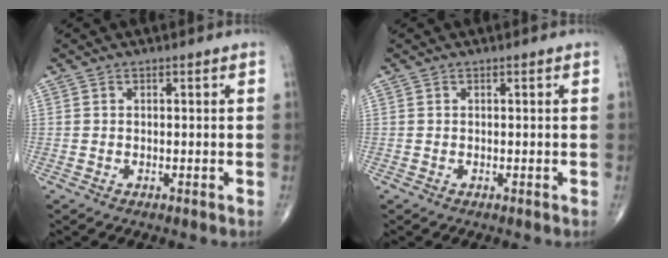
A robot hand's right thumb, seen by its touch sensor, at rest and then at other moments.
{"total": 0.0}